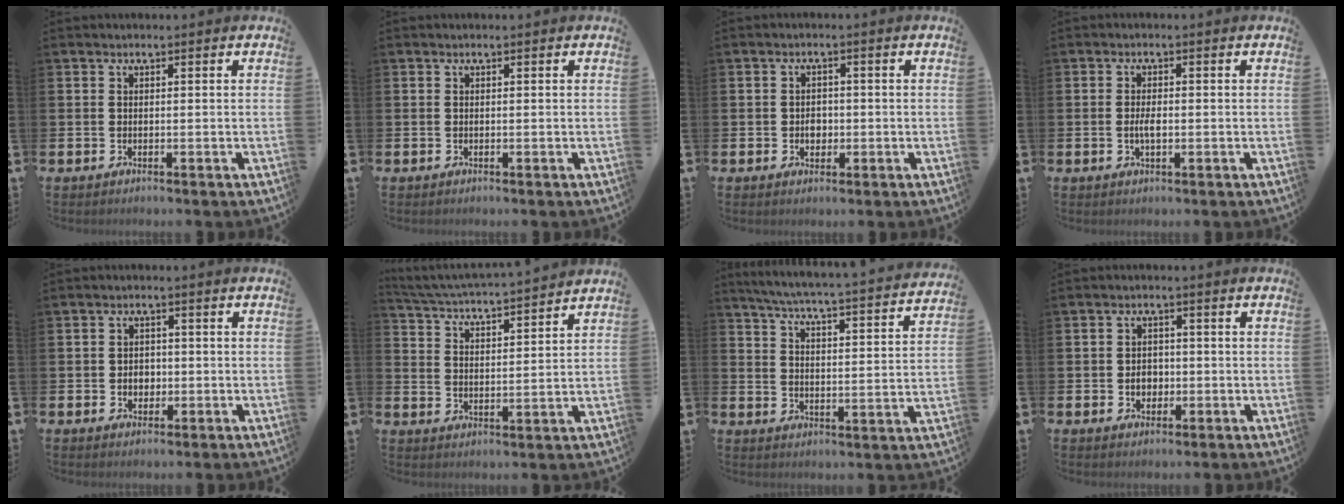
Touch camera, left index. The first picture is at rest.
{"total": 0.0}
{"total": 2.1, "force": [-0.3, 1.7, 1.2], "torque": [-0.005, -0.001, -0.011]}
{"total": 2.2, "force": [-0.3, 0.9, 2.0], "torque": [-0.035, 0.000, -0.006]}
{"total": 2.4, "force": [-0.4, 2.0, 1.3], "torque": [-0.010, 0.000, -0.014]}
{"total": 4.7, "force": [4.7, -0.1, 0.6], "torque": [-0.037, -0.038, 0.078]}
{"total": 5.5, "force": [5.2, -0.3, 1.8], "torque": [-0.058, -0.045, 0.085]}
{"total": 2.7, "force": [-0.5, 2.2, 1.5], "torque": [-0.013, -0.002, -0.016]}